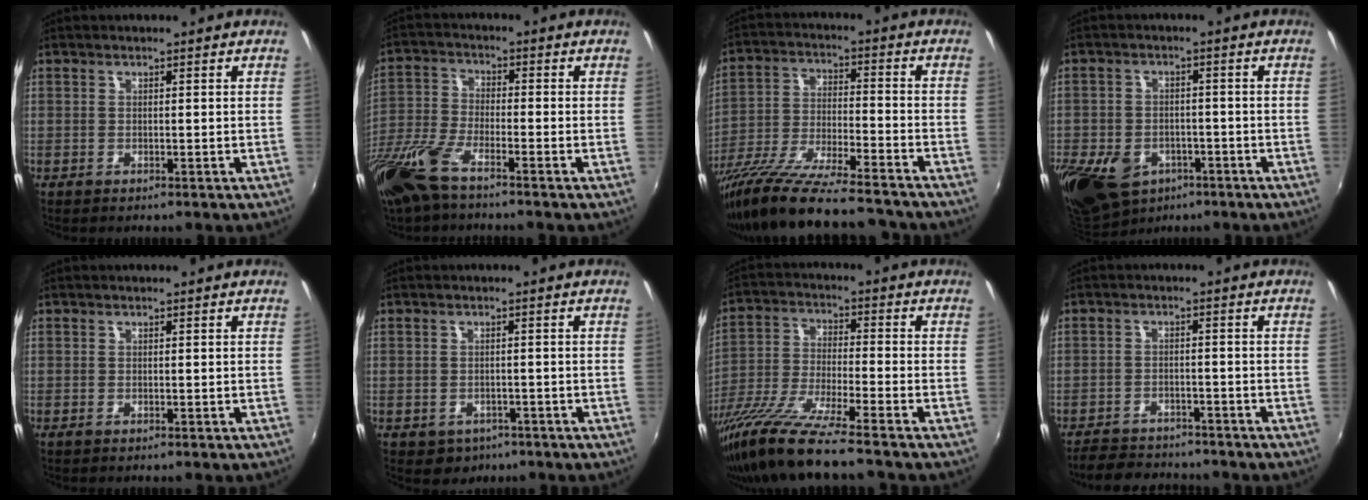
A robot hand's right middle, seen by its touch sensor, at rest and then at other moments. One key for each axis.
{"total": 13.0, "fx": -9.3, "fy": 3.5, "fz": 8.4, "tx": -0.195, "ty": -0.027, "tz": -0.193}
{"total": 20.0, "fx": -16.8, "fy": 2.4, "fz": 10.5, "tx": -0.202, "ty": -0.054, "tz": -0.281}
{"total": 19.8, "fx": -9.7, "fy": 13.9, "fz": 10.3, "tx": -0.278, "ty": -0.028, "tz": -0.149}
{"total": 0.0}
{"total": 4.2, "fx": -2.1, "fy": 3.4, "fz": 1.3, "tx": -0.033, "ty": -0.007, "tz": -0.023}
{"total": 15.9, "fx": -12.6, "fy": -0.2, "fz": 9.7, "tx": -0.199, "ty": -0.047, "tz": -0.236}
{"total": 7.9, "fx": -7.0, "fy": 3.2, "fz": 1.8, "tx": -0.060, "ty": 0.009, "tz": -0.108}